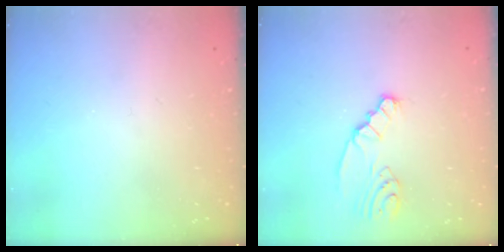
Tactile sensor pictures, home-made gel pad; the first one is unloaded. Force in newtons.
{"total": 2.4, "press": 2.4, "slide": 0.3}